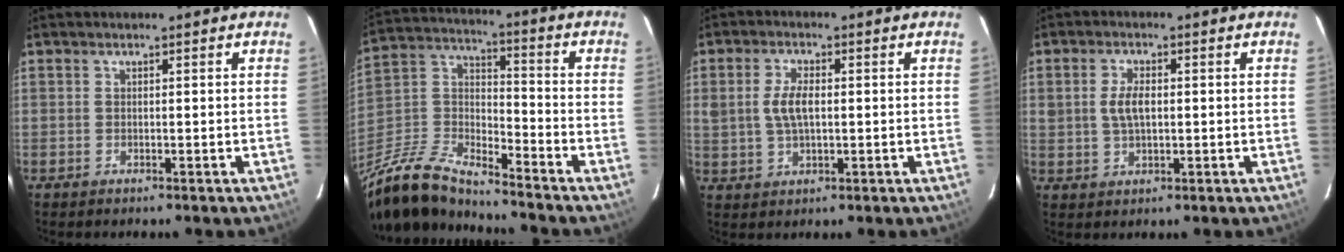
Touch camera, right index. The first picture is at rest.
{"total": 18.0, "force": [-15.0, 4.9, 8.6], "torque": [-0.205, -0.003, -0.293]}
{"total": 5.4, "force": [0.5, 2.7, 4.6], "torque": [-0.089, 0.004, 0.014]}
{"total": 4.4, "force": [0.5, 2.4, 3.7], "torque": [-0.070, 0.005, 0.014]}